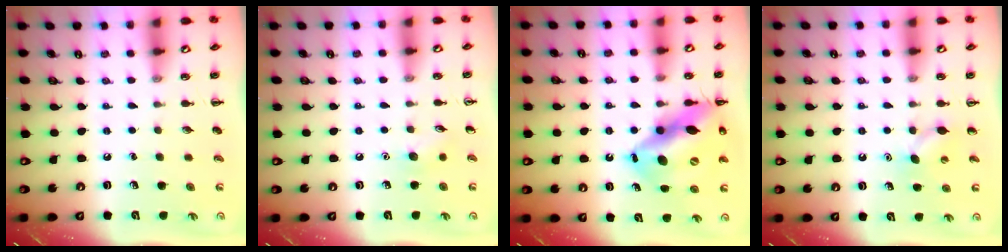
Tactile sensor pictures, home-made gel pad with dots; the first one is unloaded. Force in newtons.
{"total": 4.8, "press": 4.5, "slide": 1.5}
{"total": 18.1, "press": 17.6, "slide": 4.4}
{"total": 4.7, "press": 4.4, "slide": 1.5}